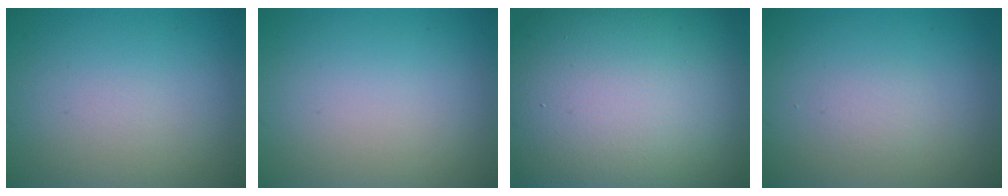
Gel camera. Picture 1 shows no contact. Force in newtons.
{"total": 0.0}
{"total": 21.4, "press": 21.3, "slide": 1.1}
{"total": 0.9, "press": 0.9, "slide": 0.1}